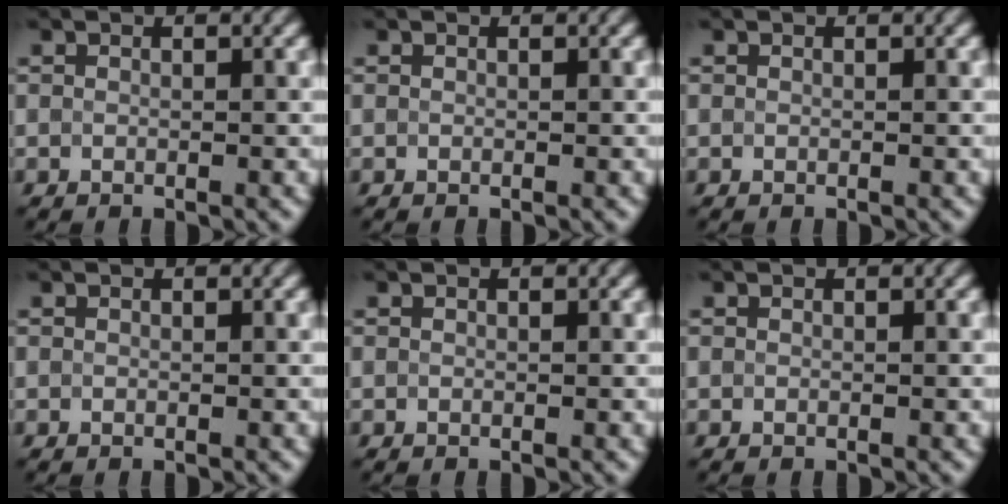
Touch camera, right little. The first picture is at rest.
{"total": 0.0}
{"total": 0.0}
{"total": 0.0}
{"total": 0.0}
{"total": 0.0}